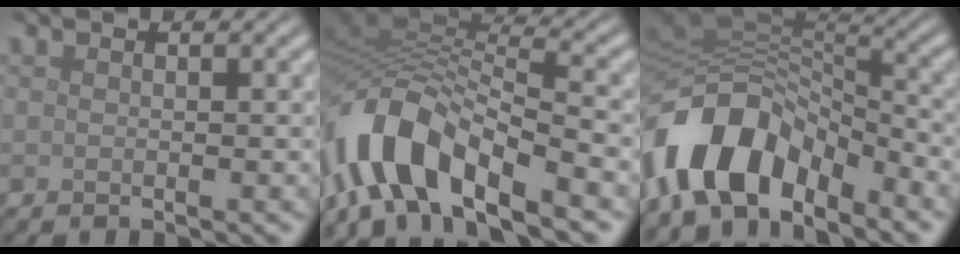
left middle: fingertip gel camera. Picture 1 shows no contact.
{"total": 11.9, "force": [-5.7, 5.3, 9.0], "torque": [-0.166, 0.006, -0.108]}
{"total": 11.4, "force": [-6.2, 6.4, 7.1], "torque": [-0.134, 0.003, -0.116]}